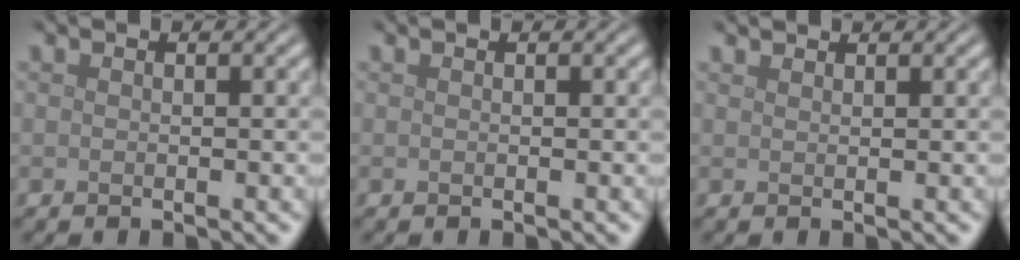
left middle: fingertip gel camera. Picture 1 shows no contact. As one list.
[{"total": 0.0}, {"total": 1.5, "force": [1.5, 0.2, 0.3], "torque": [-0.007, -0.001, 0.019]}]